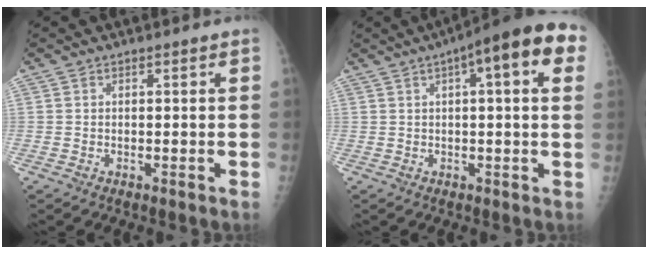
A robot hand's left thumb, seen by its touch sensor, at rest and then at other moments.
{"total": 15.7, "force": [5.7, 4.2, 14.0], "torque": [-0.183, 0.024, 0.068]}